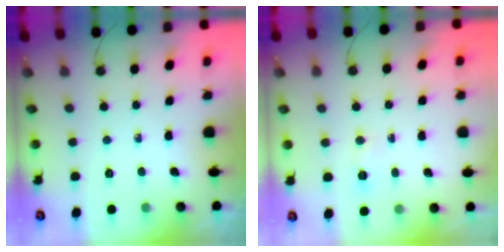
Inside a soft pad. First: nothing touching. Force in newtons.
{"total": 5.1, "press": 5.0, "slide": 0.6}